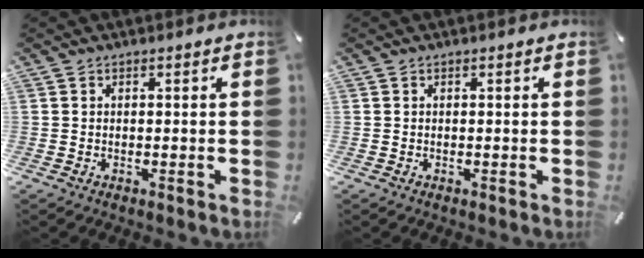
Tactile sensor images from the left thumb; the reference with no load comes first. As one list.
[{"total": 0.0}]